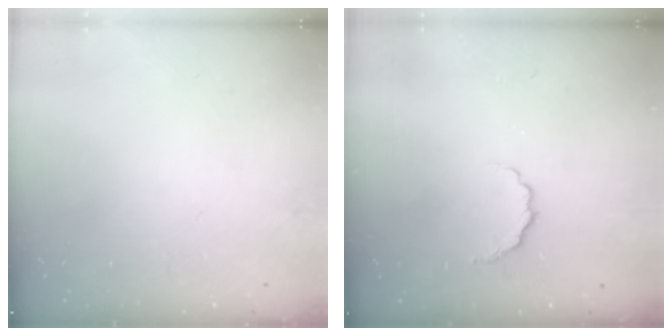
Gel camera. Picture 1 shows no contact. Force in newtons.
{"total": 3.6, "press": 3.5, "slide": 0.9}